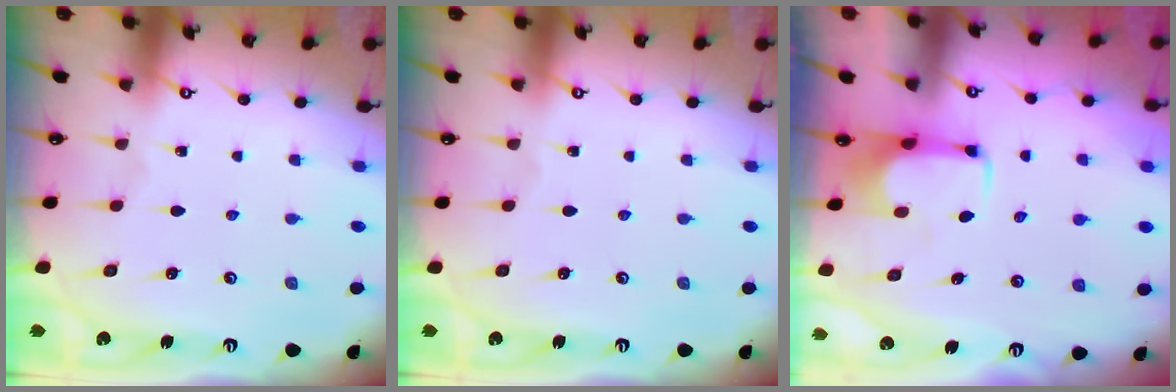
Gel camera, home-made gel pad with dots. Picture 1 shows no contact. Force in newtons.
{"total": 0.0}
{"total": 1.5, "press": 1.4, "slide": 0.4}